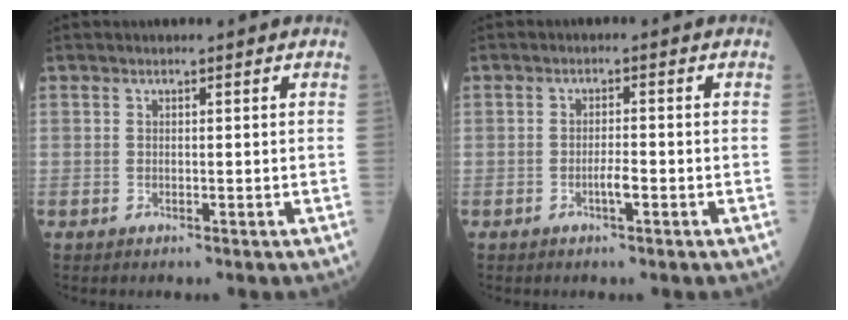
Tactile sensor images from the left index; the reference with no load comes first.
{"total": 1.9, "force": [-1.1, 0.1, 1.6], "torque": [-0.029, -0.003, -0.021]}